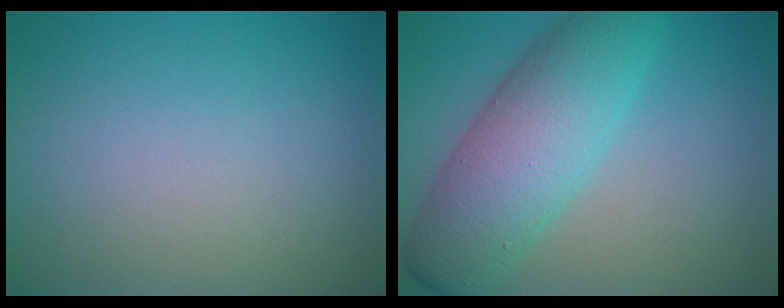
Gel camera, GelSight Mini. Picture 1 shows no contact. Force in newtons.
{"total": 8.2, "press": 8.2, "slide": 0.0}